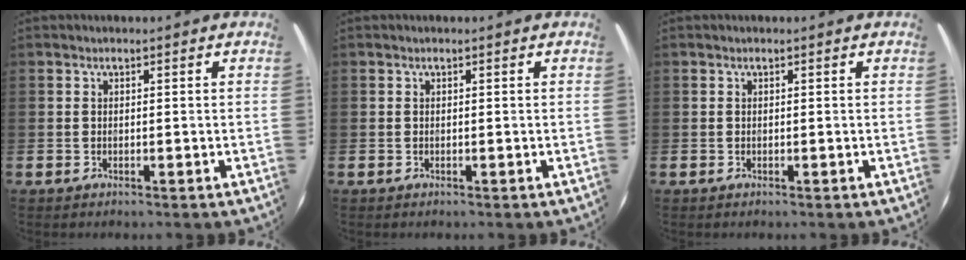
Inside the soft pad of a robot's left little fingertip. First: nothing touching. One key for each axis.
{"total": 0.0}
{"total": 0.0}